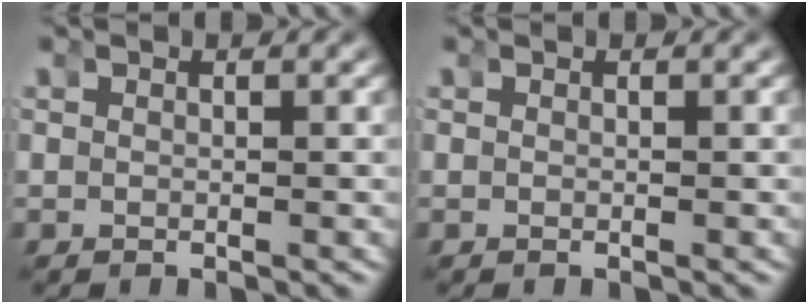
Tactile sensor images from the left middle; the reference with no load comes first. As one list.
[{"total": 0.0}]